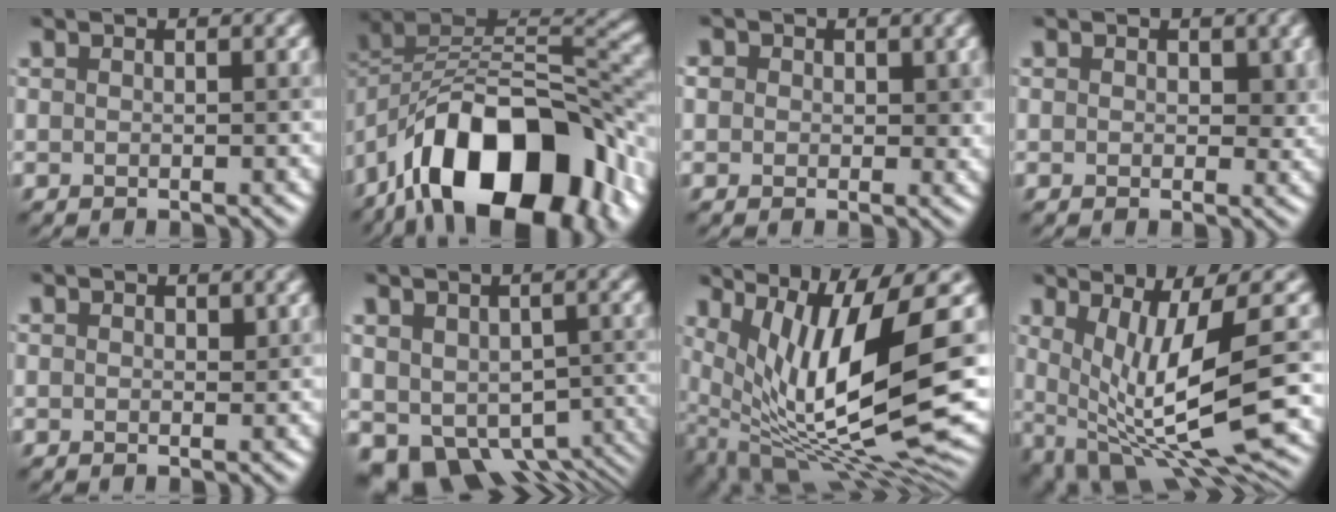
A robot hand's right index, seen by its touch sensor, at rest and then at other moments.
{"total": 15.2, "force": [-7.9, 7.4, 10.6], "torque": [-0.160, 0.014, -0.143]}
{"total": 3.3, "force": [0.9, 2.7, 1.6], "torque": [-0.014, 0.014, -0.003]}
{"total": 1.8, "force": [0.5, 1.3, 1.2], "torque": [-0.013, -0.004, 0.004]}
{"total": 0.5, "force": [0.3, 0.3, 0.2], "torque": [-0.001, -0.002, 0.004]}
{"total": 10.8, "force": [-5.0, 7.4, 6.1], "torque": [-0.079, -0.043, -0.043]}
{"total": 13.3, "force": [2.3, 3.8, 12.6], "torque": [-0.229, -0.013, 0.061]}
{"total": 11.1, "force": [0.2, 4.0, 10.4], "torque": [-0.187, -0.033, 0.029]}